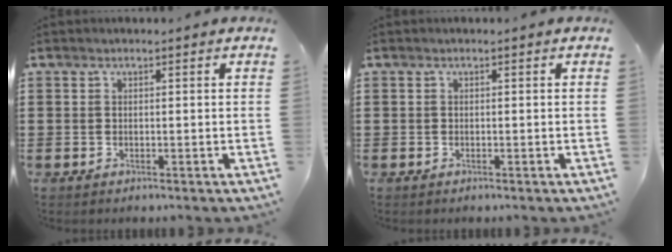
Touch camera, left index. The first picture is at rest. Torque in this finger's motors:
{"motor_torque": [0.02, 0.02, 0.00, 0.00]}